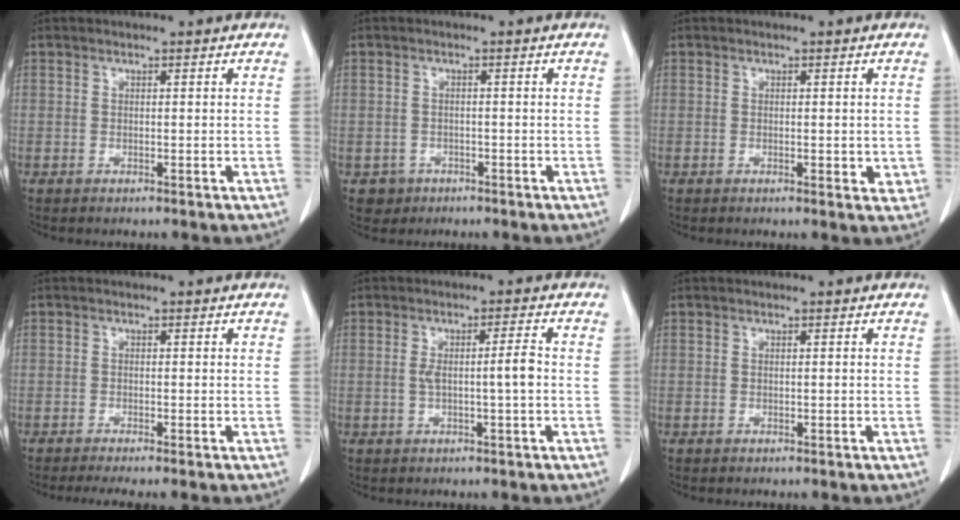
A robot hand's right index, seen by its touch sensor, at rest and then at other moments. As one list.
[{"total": 2.7, "force": [-1.2, 2.4, -0.1], "torque": [0.004, 0.012, -0.015]}, {"total": 2.6, "force": [-0.3, 1.0, 2.3], "torque": [-0.025, -0.004, -0.002]}, {"total": 3.5, "force": [-2.9, -0.2, 1.9], "torque": [-0.024, -0.006, -0.046]}, {"total": 3.8, "force": [-0.3, 0.0, 3.8], "torque": [-0.071, 0.007, -0.001]}, {"total": 0.0}]